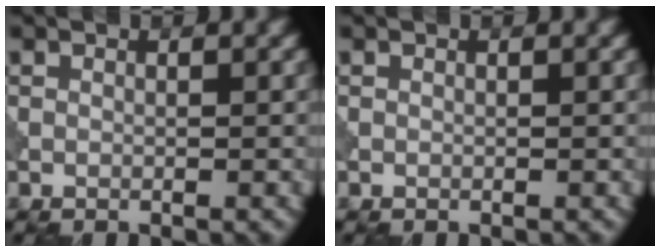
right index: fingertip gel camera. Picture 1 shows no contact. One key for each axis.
{"total": 0.0}